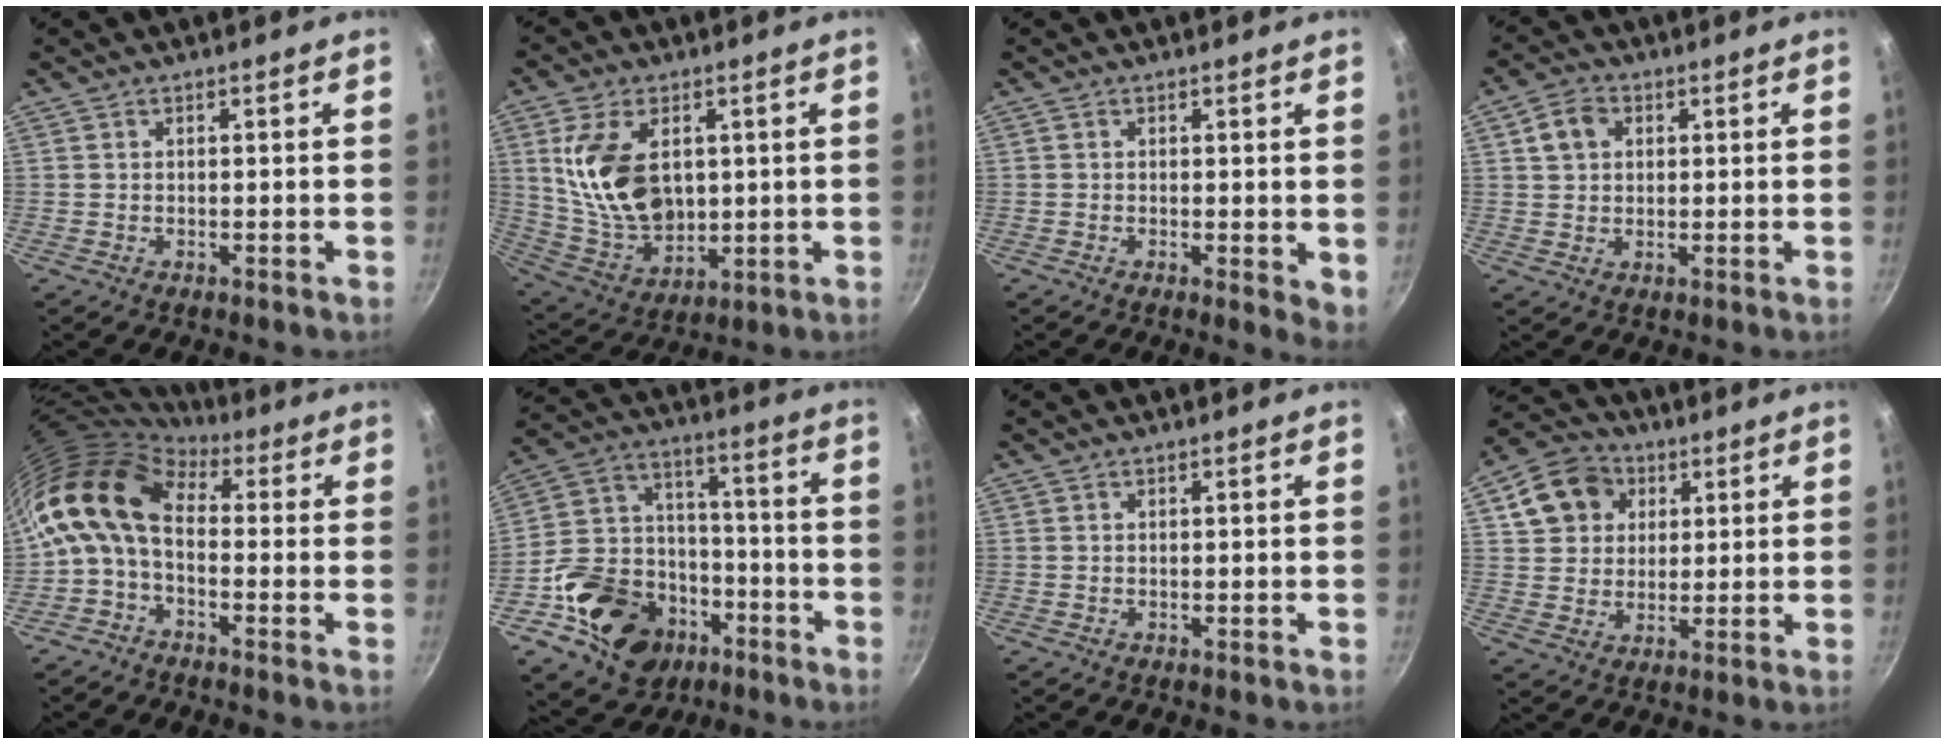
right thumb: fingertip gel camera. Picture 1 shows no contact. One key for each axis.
{"total": 15.9, "fx": 3.2, "fy": 10.2, "fz": 11.8, "tx": -0.200, "ty": -0.026, "tz": 0.075}
{"total": 3.3, "fx": 0.2, "fy": 1.3, "fz": 3.0, "tx": -0.034, "ty": -0.010, "tz": 0.002}
{"total": 5.3, "fx": 1.6, "fy": 4.2, "fz": 2.8, "tx": -0.036, "ty": 0.006, "tz": 0.023}
{"total": 11.3, "fx": 0.6, "fy": 7.2, "fz": 8.8, "tx": -0.158, "ty": 0.025, "tz": -0.010}
{"total": 21.8, "fx": -10.1, "fy": 16.4, "fz": 10.4, "tx": -0.150, "ty": 0.075, "tz": -0.156}
{"total": 0.0}
{"total": 11.1, "fx": 4.0, "fy": 9.3, "fz": 4.6, "tx": -0.058, "ty": 0.010, "tz": 0.062}